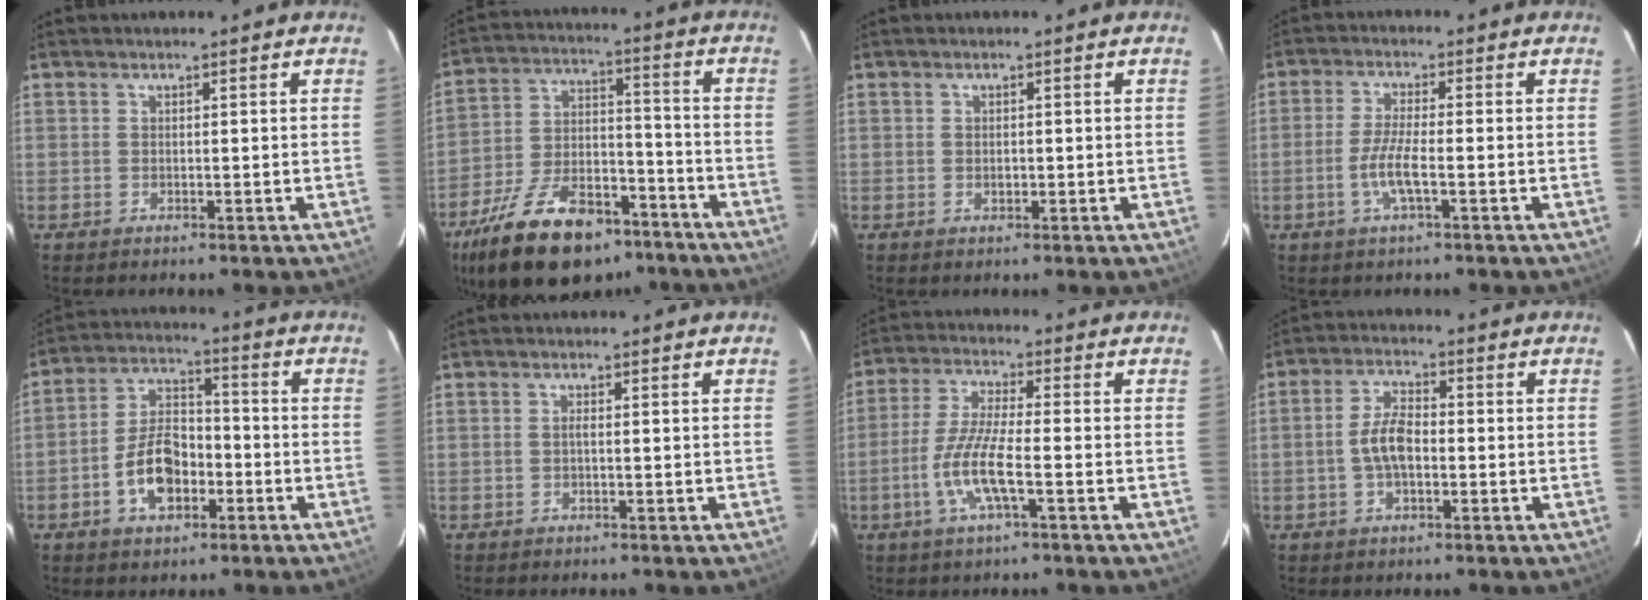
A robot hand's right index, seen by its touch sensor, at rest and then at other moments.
{"total": 22.6, "force": [-15.4, 10.5, 12.8], "torque": [-0.249, -0.004, -0.242]}
{"total": 1.0, "force": [-0.1, 0.9, 0.4], "torque": [-0.005, 0.001, 0.001]}
{"total": 5.2, "force": [-1.8, 0.5, 4.8], "torque": [-0.099, -0.006, -0.036]}
{"total": 10.3, "force": [-4.0, 6.0, 7.4], "torque": [-0.148, 0.021, -0.064]}
{"total": 0.6, "force": [-0.1, -0.1, 0.6], "torque": [-0.009, 0.003, -0.005]}
{"total": 8.9, "force": [-3.1, 1.2, 8.3], "torque": [-0.175, -0.005, -0.061]}
{"total": 5.9, "force": [-1.0, 2.8, 5.1], "torque": [-0.102, 0.011, -0.018]}